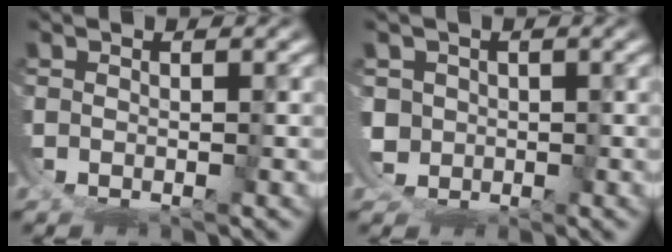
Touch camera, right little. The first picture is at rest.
{"total": 1.8, "force": [0.5, 1.4, -1.0], "torque": [-0.005, -0.027, 0.024]}